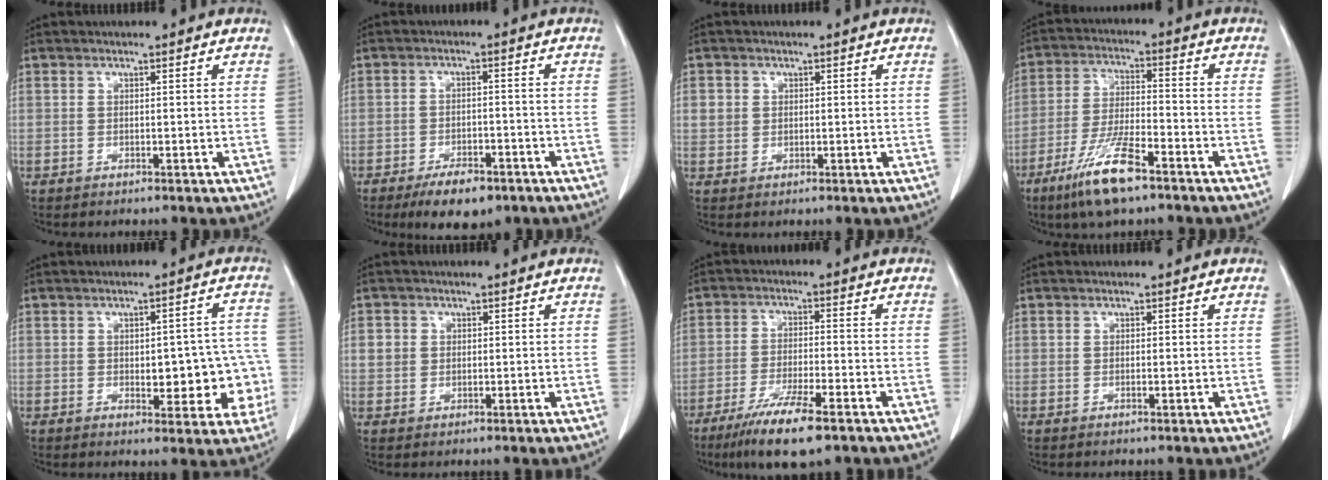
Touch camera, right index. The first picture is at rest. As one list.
[{"total": 7.2, "force": [-4.9, 2.7, 4.4], "torque": [-0.072, -0.006, -0.077]}, {"total": 2.3, "force": [0.6, 2.2, 0.6], "torque": [-0.006, 0.005, 0.012]}, {"total": 10.8, "force": [-6.9, 1.8, 8.0], "torque": [-0.163, -0.023, -0.124]}, {"total": 10.0, "force": [-1.7, 4.5, 8.8], "torque": [-0.086, 0.026, -0.013]}, {"total": 2.6, "force": [0.6, 2.5, 0.6], "torque": [-0.006, 0.005, 0.011]}, {"total": 10.4, "force": [-6.9, 1.1, 7.7], "torque": [-0.135, -0.026, -0.113]}, {"total": 0.0}]